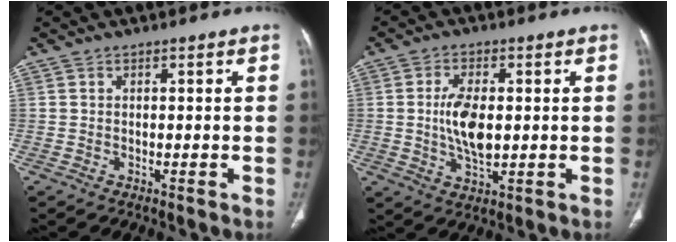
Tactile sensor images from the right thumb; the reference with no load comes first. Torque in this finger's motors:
{"motor_torque": [2.55, 2.46, 0.86, -0.53, 0.12]}